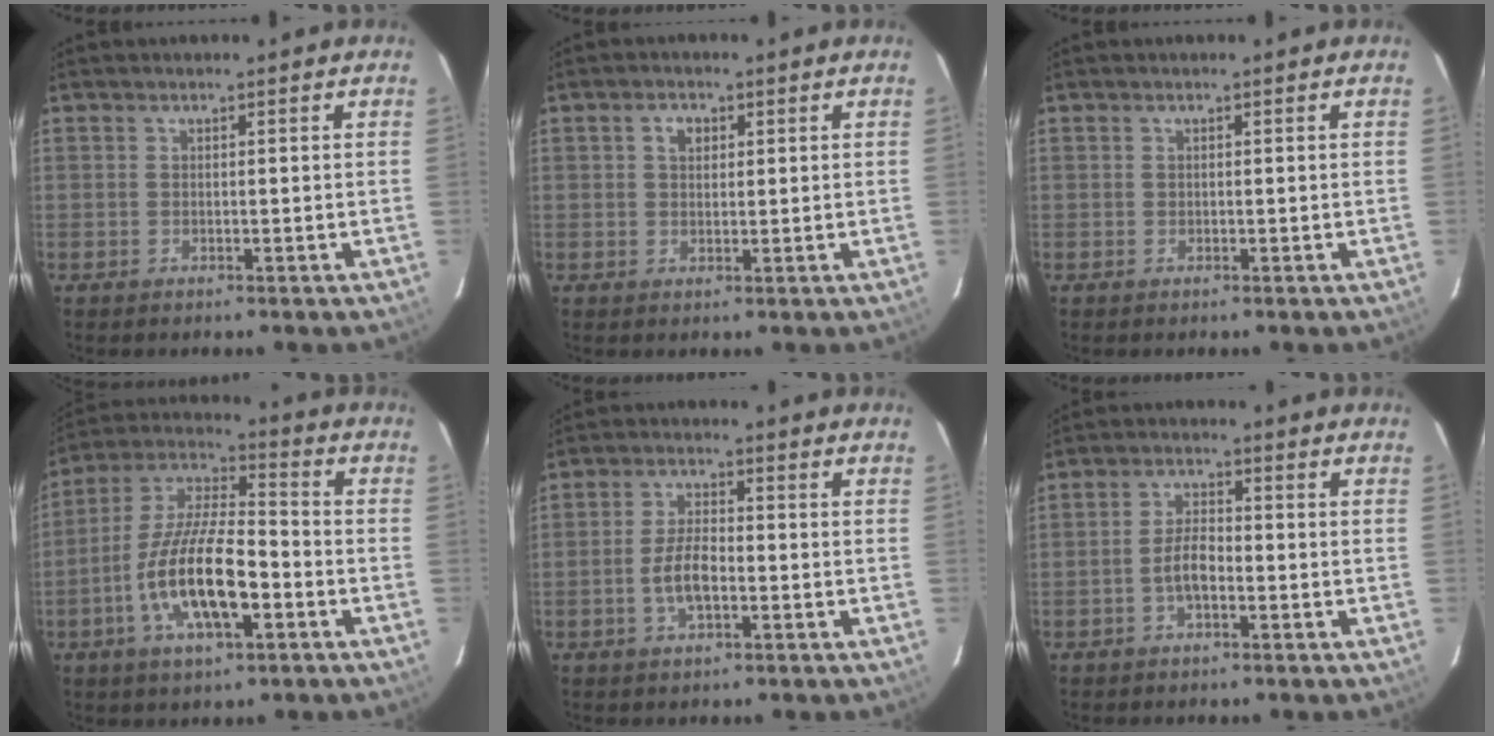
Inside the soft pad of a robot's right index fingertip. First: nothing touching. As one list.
[{"total": 2.5, "force": [0.9, 1.8, 1.5], "torque": [-0.023, 0.008, 0.016]}, {"total": 0.0}, {"total": 16.4, "force": [-5.5, 5.5, 14.4], "torque": [-0.290, -0.006, -0.103]}, {"total": 6.0, "force": [-1.8, 2.5, 5.1], "torque": [-0.103, 0.002, -0.033]}, {"total": 4.6, "force": [-1.7, 2.0, 3.8], "torque": [-0.078, 0.006, -0.030]}]